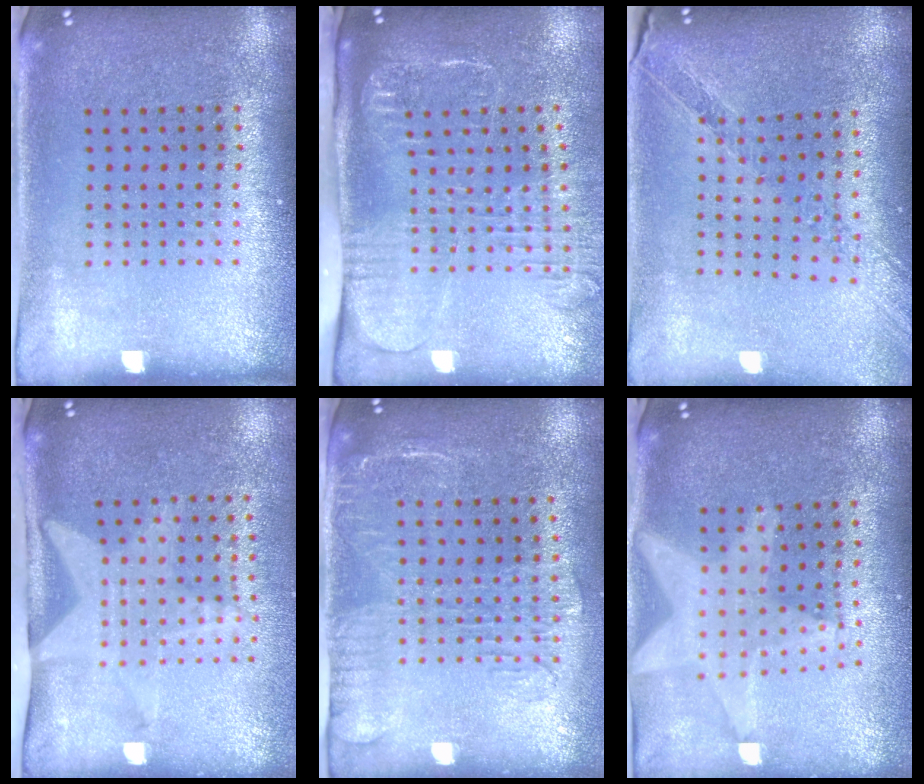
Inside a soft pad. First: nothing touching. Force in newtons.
{"total": 2.7, "press": 2.1, "slide": 1.7}
{"total": 1.1, "press": 1.1, "slide": 0.2}
{"total": 1.9, "press": 1.6, "slide": 1.0}
{"total": 2.0, "press": 1.7, "slide": 1.0}
{"total": 2.2, "press": 1.8, "slide": 1.3}